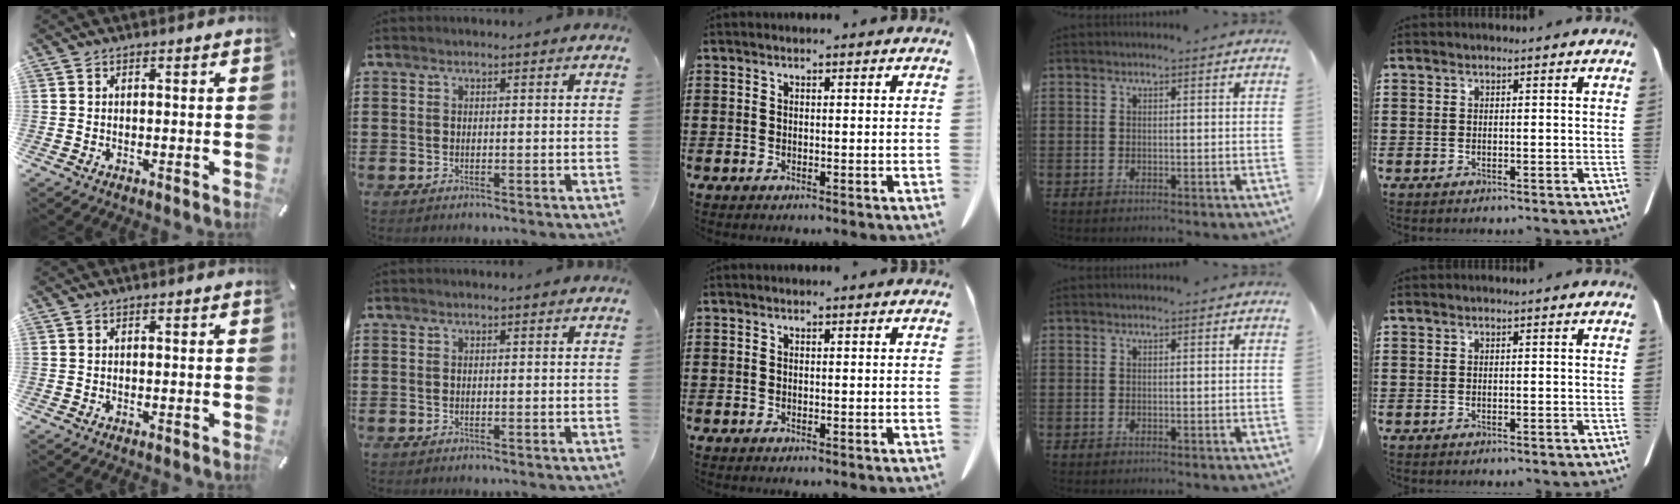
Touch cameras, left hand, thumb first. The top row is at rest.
{}